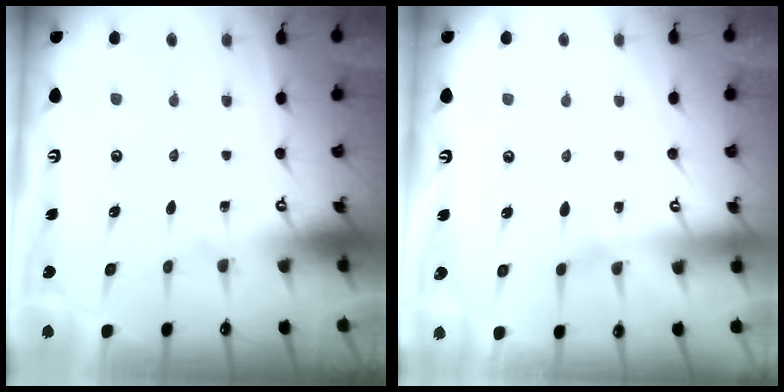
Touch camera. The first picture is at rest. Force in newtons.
{"total": 2.2, "press": 2.1, "slide": 0.4}